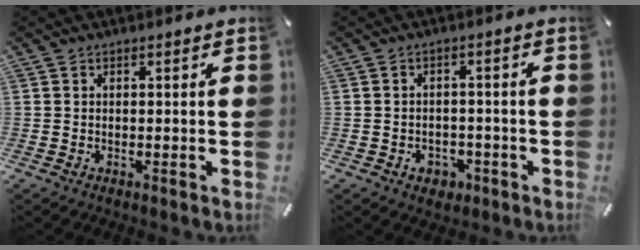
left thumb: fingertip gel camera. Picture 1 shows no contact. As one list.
[{"total": 3.8, "force": [-1.6, 3.2, 1.4], "torque": [-0.015, 0.003, -0.031]}]